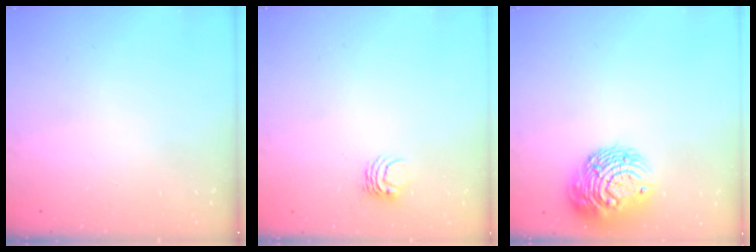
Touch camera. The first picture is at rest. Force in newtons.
{"total": 4.0, "press": 3.9, "slide": 0.2}
{"total": 13.0, "press": 13.0, "slide": 1.1}